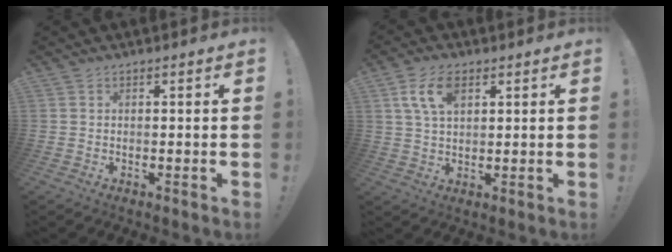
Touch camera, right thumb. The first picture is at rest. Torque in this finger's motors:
{"motor_torque": [1.78, 1.86, 0.24, 0.19, 0.14]}